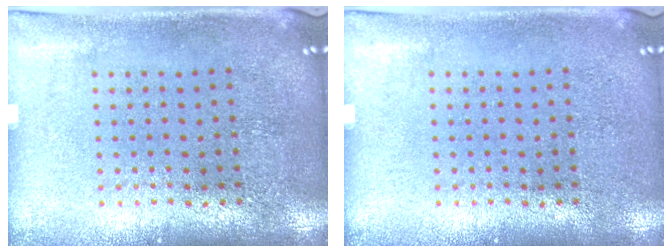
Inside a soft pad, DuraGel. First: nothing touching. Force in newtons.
{"total": 0.0}